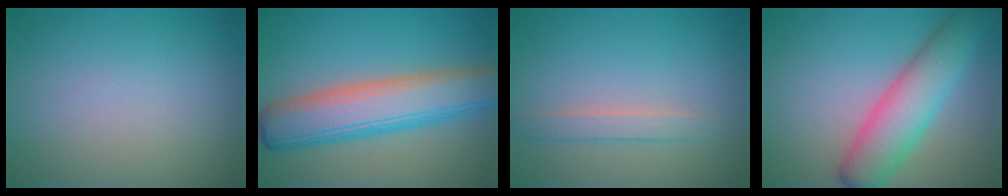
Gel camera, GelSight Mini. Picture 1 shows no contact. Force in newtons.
{"total": 8.2, "press": 8.2, "slide": 0.3}
{"total": 1.8, "press": 1.8, "slide": 0.2}
{"total": 6.7, "press": 6.7, "slide": 0.1}